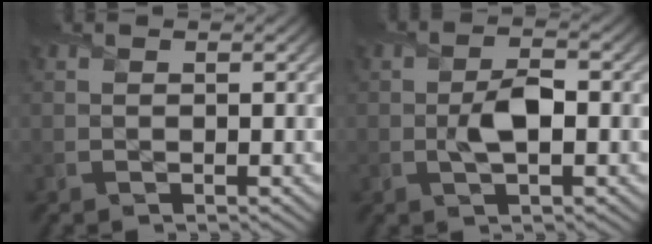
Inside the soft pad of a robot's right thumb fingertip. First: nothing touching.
{"total": 3.8, "force": [-0.5, 1.8, 3.3], "torque": [-0.064, -0.002, -0.009]}